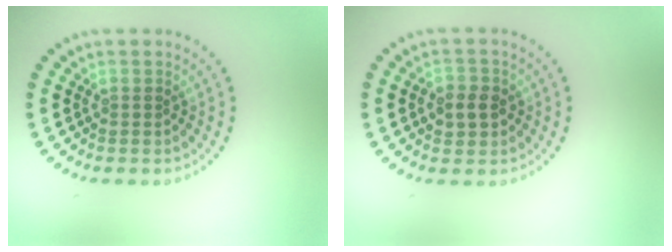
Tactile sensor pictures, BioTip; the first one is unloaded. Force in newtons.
{"total": 2.4, "press": 2.4, "slide": 0.5}